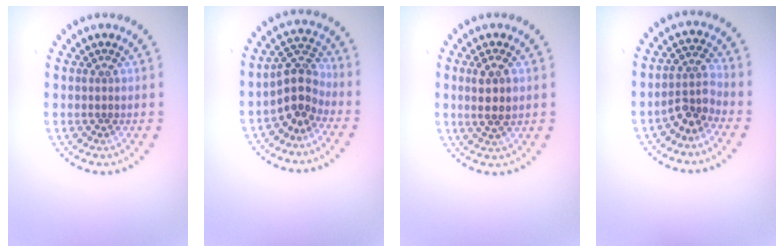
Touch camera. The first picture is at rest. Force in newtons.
{"total": 3.2, "press": 2.7, "slide": 1.6}
{"total": 2.5, "press": 2.3, "slide": 1.0}
{"total": 2.6, "press": 2.0, "slide": 1.8}